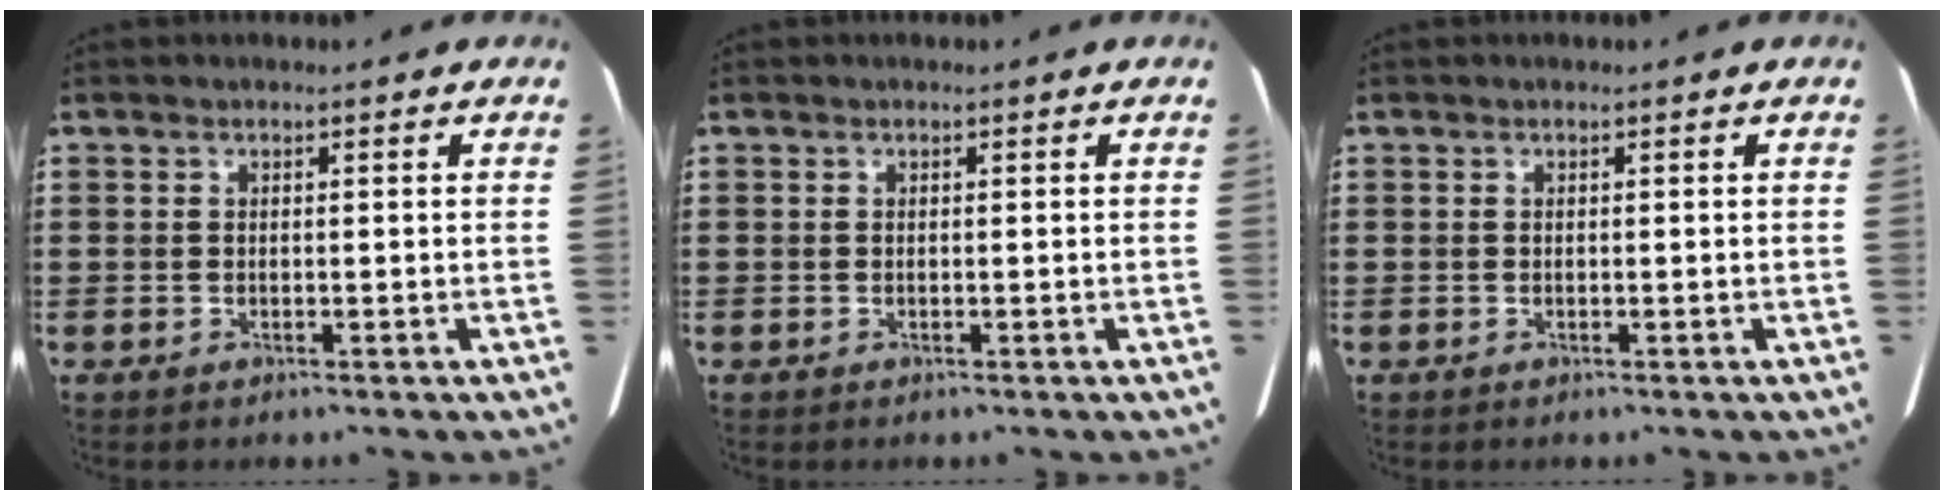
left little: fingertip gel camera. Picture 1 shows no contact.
{"total": 0.0}
{"total": 0.0}